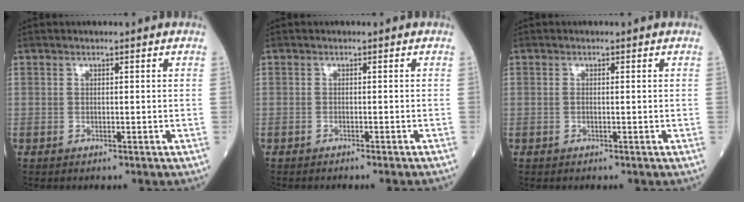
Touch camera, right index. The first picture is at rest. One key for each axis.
{"total": 3.4, "fx": -3.2, "fy": 0.1, "fz": 1.3, "tx": -0.016, "ty": -0.004, "tz": -0.041}
{"total": 0.7, "fx": 0.0, "fy": 0.1, "fz": 0.7, "tx": -0.018, "ty": 0.000, "tz": 0.002}